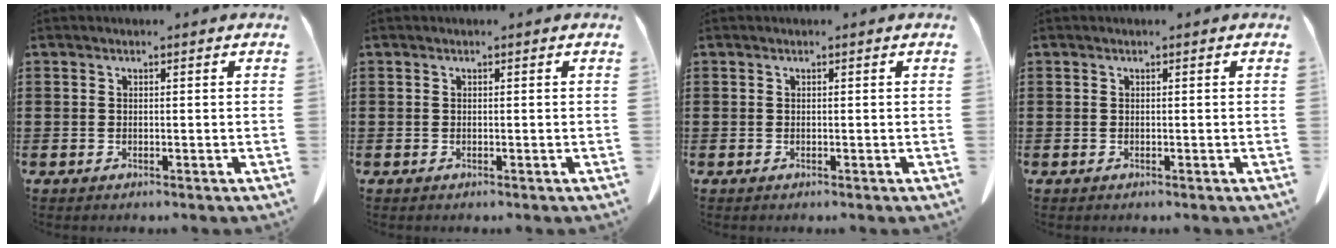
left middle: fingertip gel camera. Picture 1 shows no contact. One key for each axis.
{"total": 0.0}
{"total": 0.0}
{"total": 0.0}